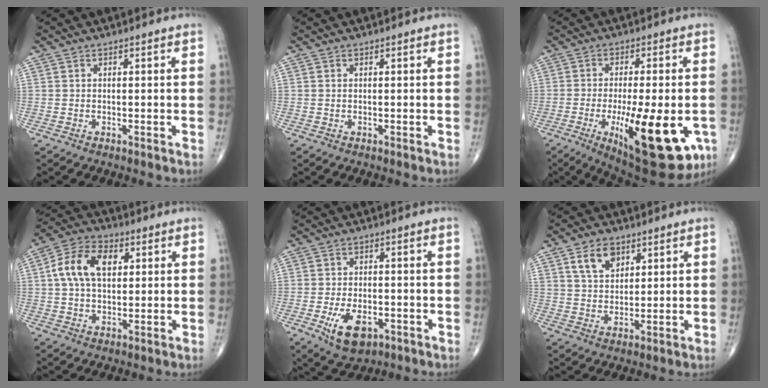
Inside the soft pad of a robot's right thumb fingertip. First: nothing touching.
{"total": 0.0}
{"total": 20.6, "force": [-6.3, 6.8, 18.4], "torque": [-0.241, -0.015, -0.074]}
{"total": 11.3, "force": [2.5, 7.1, 8.4], "torque": [-0.147, 0.016, 0.040]}
{"total": 8.3, "force": [-3.3, 4.6, 6.1], "torque": [-0.096, 0.005, -0.048]}
{"total": 7.1, "force": [3.6, 4.6, 4.1], "torque": [-0.053, -0.018, 0.068]}